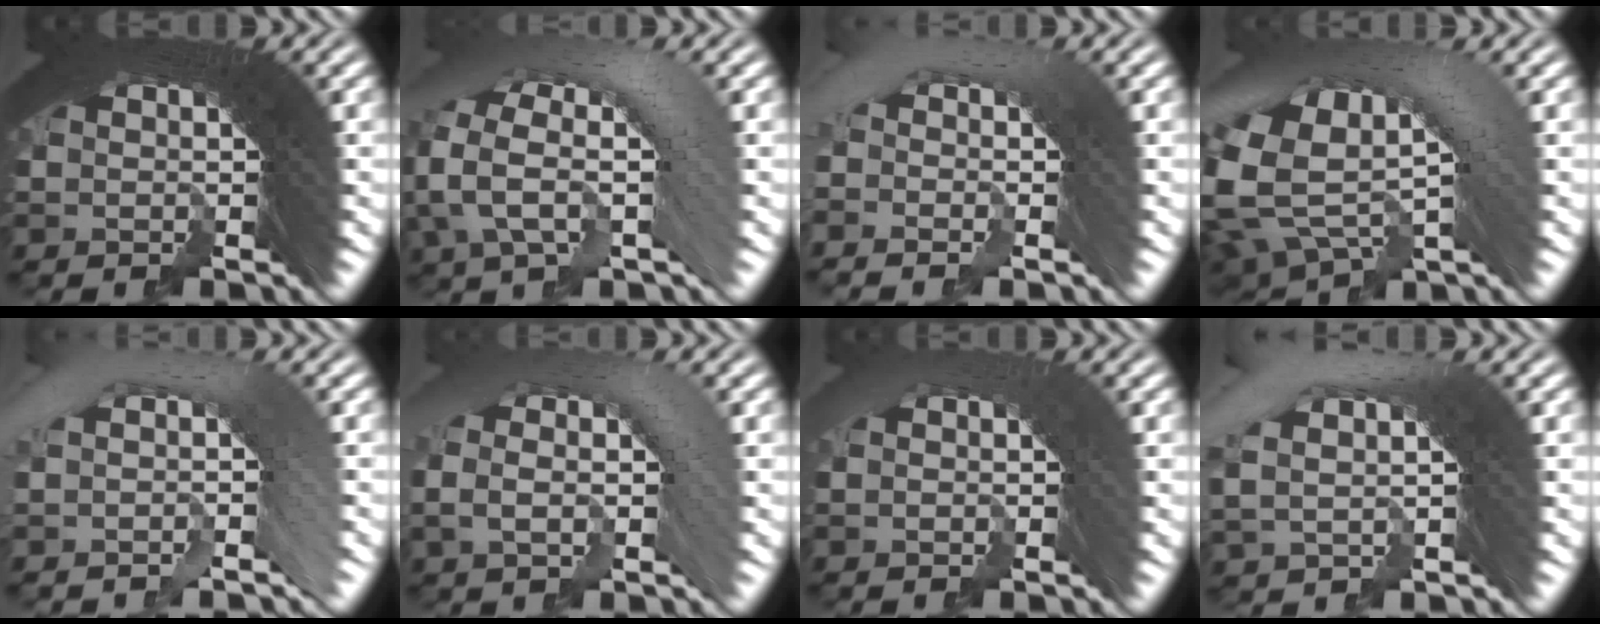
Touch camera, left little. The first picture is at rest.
{"total": 6.3, "force": [0.9, 3.9, 4.9], "torque": [-0.091, 0.028, 0.003]}
{"total": 1.7, "force": [-0.5, 0.9, 1.4], "torque": [-0.006, 0.034, -0.023]}
{"total": 7.4, "force": [0.5, 5.2, 5.3], "torque": [-0.118, -0.009, 0.019]}
{"total": 3.0, "force": [-0.3, 1.2, 2.7], "torque": [-0.034, 0.029, -0.012]}
{"total": 2.9, "force": [0.3, 1.4, 2.5], "torque": [-0.024, 0.020, -0.001]}
{"total": 1.0, "force": [-1.0, 0.0, -0.3], "torque": [0.022, 0.011, -0.019]}
{"total": 3.7, "force": [1.7, 1.8, 2.7], "torque": [-0.045, 0.036, 0.020]}